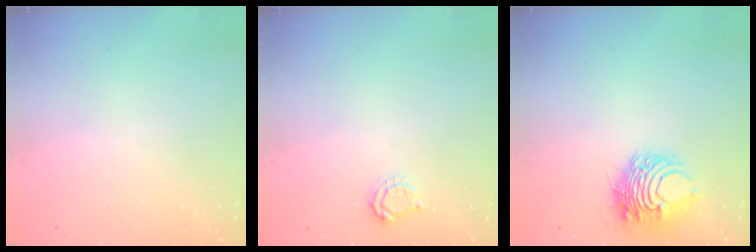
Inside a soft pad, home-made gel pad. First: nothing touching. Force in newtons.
{"total": 4.2, "press": 4.2, "slide": 0.5}
{"total": 8.8, "press": 8.8, "slide": 0.5}